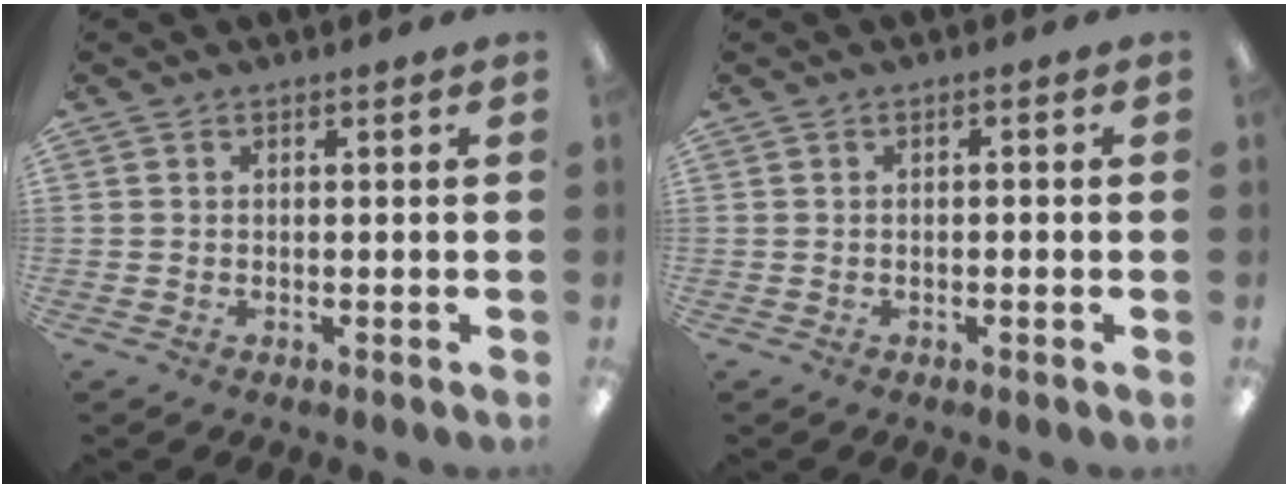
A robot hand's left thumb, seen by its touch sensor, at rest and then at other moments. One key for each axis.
{"total": 0.9, "fx": -0.6, "fy": 0.4, "fz": 0.5, "tx": -0.010, "ty": 0.003, "tz": -0.013}